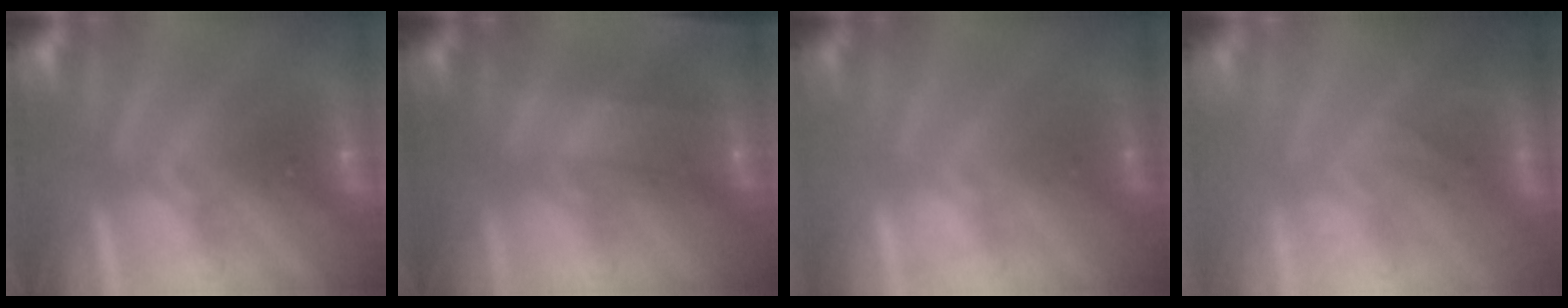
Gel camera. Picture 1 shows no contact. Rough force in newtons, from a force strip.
{"total": 4.5}
{"total": 2.4}
{"total": 2.9}